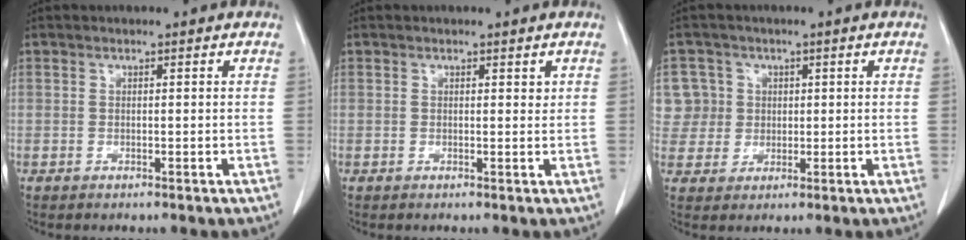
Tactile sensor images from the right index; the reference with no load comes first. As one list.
[{"total": 0.7, "force": [0.4, 0.4, 0.4], "torque": [0.000, -0.001, 0.003]}, {"total": 6.3, "force": [1.6, 6.1, -0.1], "torque": [0.013, 0.019, 0.038]}]